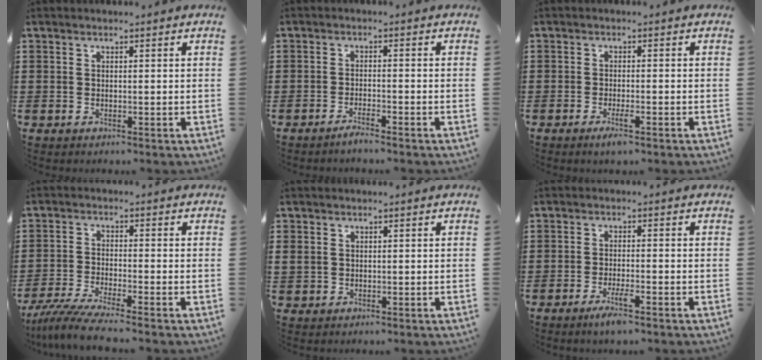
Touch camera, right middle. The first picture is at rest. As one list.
[{"total": 1.9, "force": [-1.7, 0.0, 0.9], "torque": [-0.014, 0.001, -0.031]}, {"total": 2.1, "force": [-1.2, 0.3, 1.7], "torque": [-0.035, -0.005, -0.023]}, {"total": 5.2, "force": [-4.7, -0.2, 2.4], "torque": [-0.067, -0.023, -0.095]}, {"total": 1.3, "force": [0.5, 1.2, 0.3], "torque": [-0.009, 0.007, 0.009]}, {"total": 3.3, "force": [-2.1, 0.4, 2.5], "torque": [-0.054, -0.005, -0.040]}]